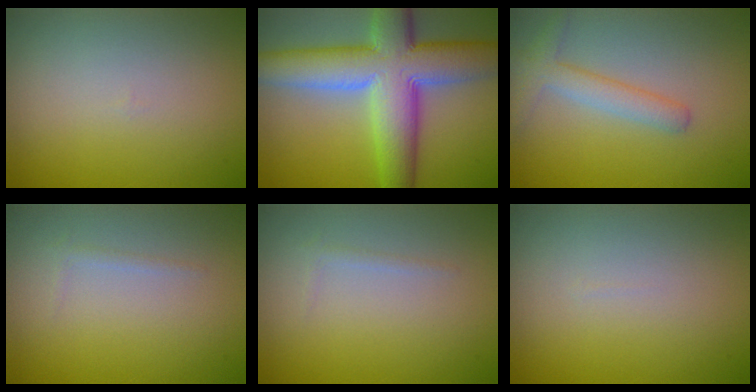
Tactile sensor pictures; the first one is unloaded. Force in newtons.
{"total": 11.2, "press": 11.1, "slide": 0.4}
{"total": 2.7, "press": 2.7, "slide": 0.1}
{"total": 0.6, "press": 0.6, "slide": 0.1}
{"total": 0.6, "press": 0.6, "slide": 0.1}
{"total": 0.0}